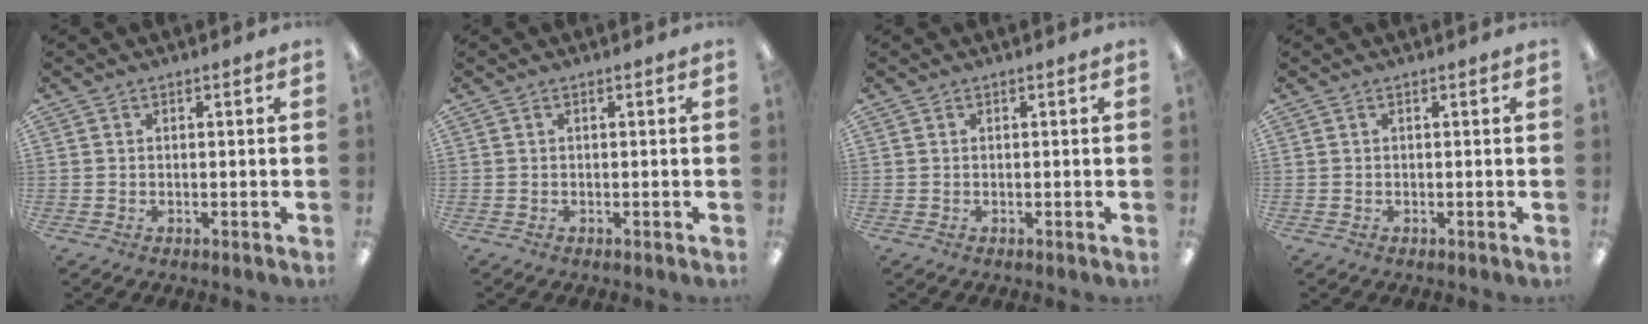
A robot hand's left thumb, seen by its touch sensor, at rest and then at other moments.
{"total": 0.0}
{"total": 0.0}
{"total": 0.0}